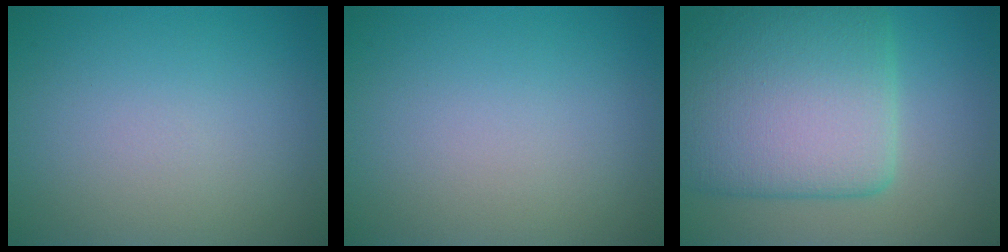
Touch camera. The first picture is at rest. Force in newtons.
{"total": 0.0}
{"total": 10.0, "press": 10.0, "slide": 0.3}